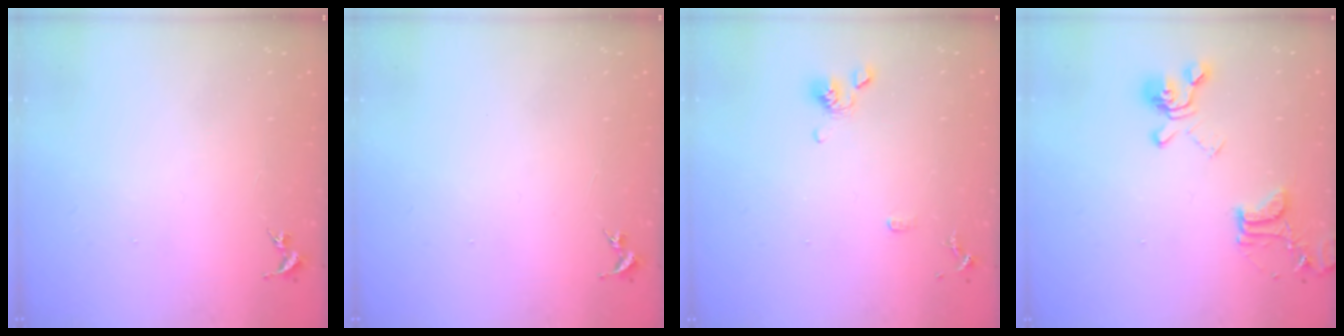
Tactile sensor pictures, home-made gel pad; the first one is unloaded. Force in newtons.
{"total": 0.0}
{"total": 9.1, "press": 8.9, "slide": 1.9}
{"total": 17.3, "press": 17.2, "slide": 1.8}